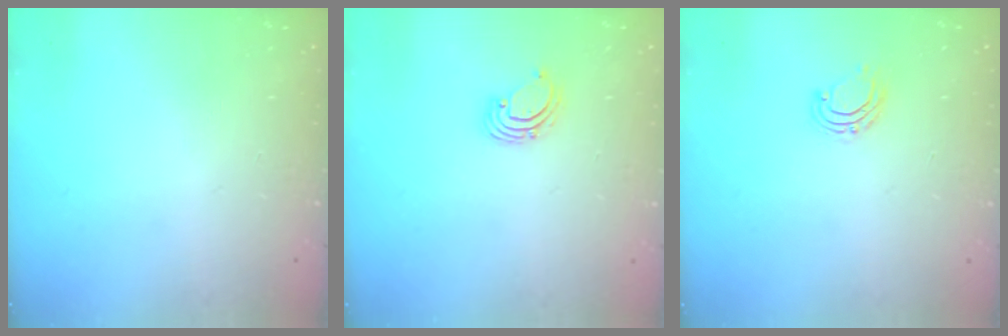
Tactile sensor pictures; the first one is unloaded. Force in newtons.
{"total": 2.3, "press": 2.3, "slide": 0.2}
{"total": 6.6, "press": 6.6, "slide": 0.5}